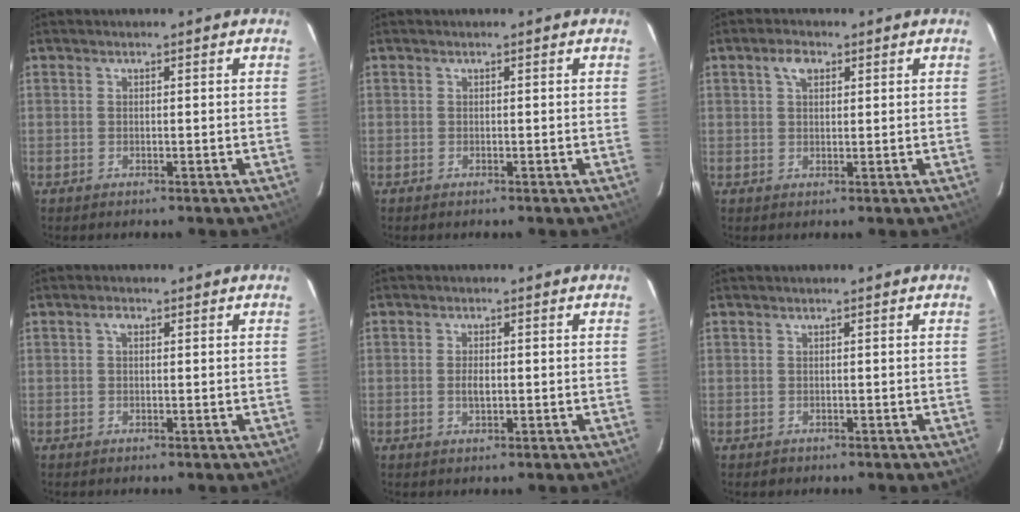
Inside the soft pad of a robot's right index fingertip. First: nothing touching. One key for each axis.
{"total": 0.0}
{"total": 3.0, "fx": 1.4, "fy": 1.8, "fz": 2.0, "tx": -0.036, "ty": 0.010, "tz": 0.024}
{"total": 1.3, "fx": 0.4, "fy": 0.8, "fz": 0.9, "tx": -0.016, "ty": 0.007, "tz": 0.004}
{"total": 2.0, "fx": -0.2, "fy": 0.8, "fz": 1.8, "tx": -0.035, "ty": -0.001, "tz": -0.005}
{"total": 0.6, "fx": -0.1, "fy": 0.6, "fz": 0.0, "tx": 0.000, "ty": 0.002, "tz": 0.002}